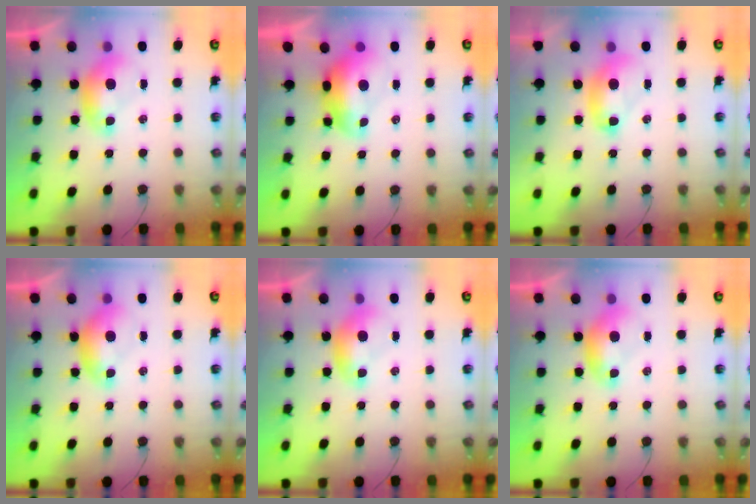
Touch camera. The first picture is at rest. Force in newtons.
{"total": 2.9, "press": 2.8, "slide": 0.7}
{"total": 2.6, "press": 2.6, "slide": 0.1}
{"total": 0.0}
{"total": 0.0}
{"total": 0.0}